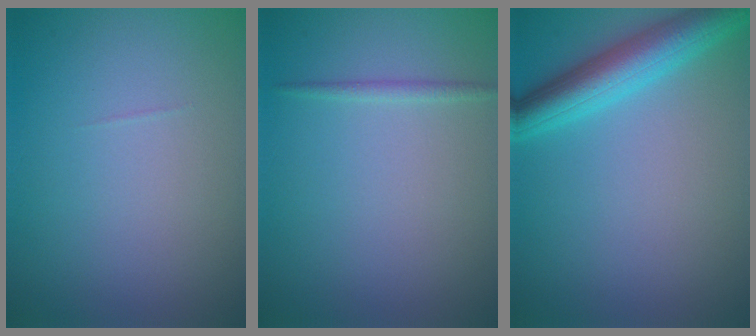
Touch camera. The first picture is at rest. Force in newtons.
{"total": 0.8, "press": 0.8, "slide": 0.0}
{"total": 5.2, "press": 5.2, "slide": 0.3}